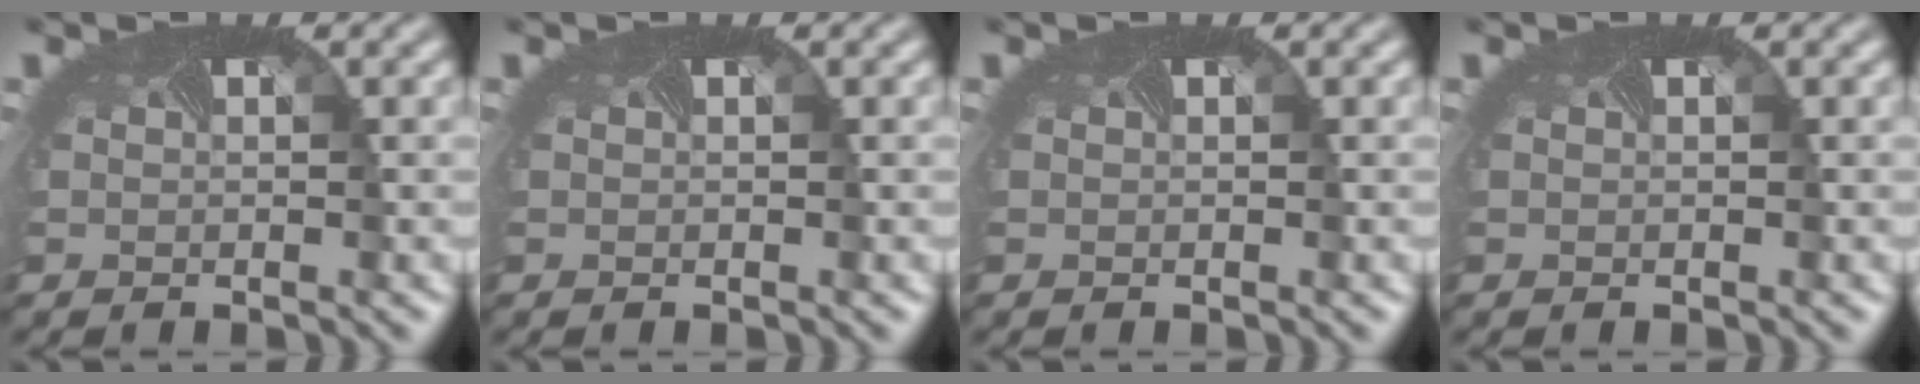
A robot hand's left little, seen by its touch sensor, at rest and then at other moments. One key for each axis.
{"total": 0.0}
{"total": 0.0}
{"total": 0.0}